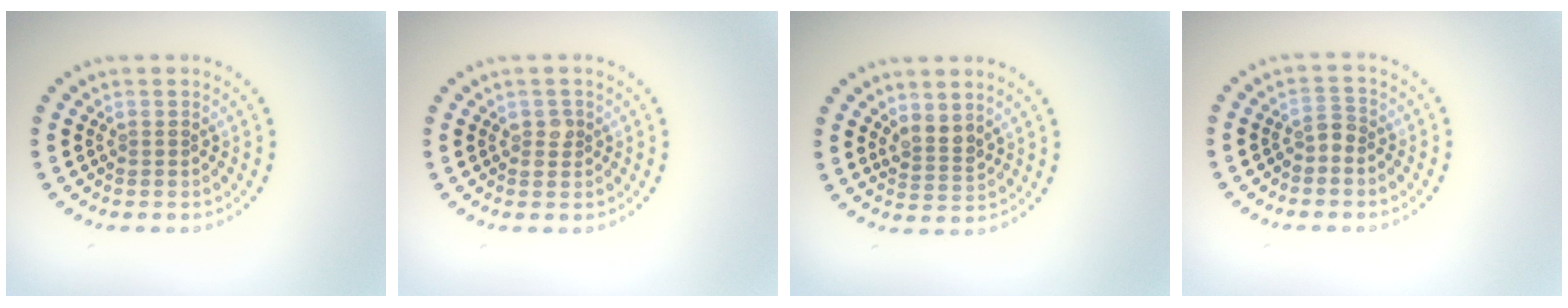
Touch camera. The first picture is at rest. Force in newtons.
{"total": 1.1, "press": 1.1, "slide": 0.1}
{"total": 2.1, "press": 1.7, "slide": 1.1}
{"total": 1.3, "press": 1.0, "slide": 0.8}